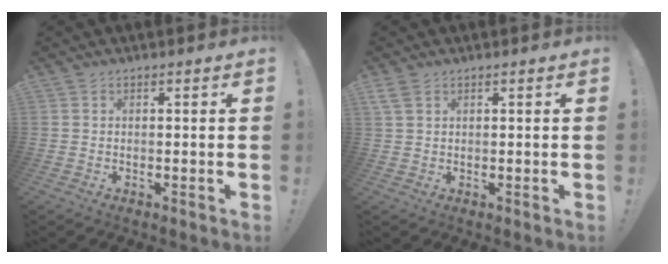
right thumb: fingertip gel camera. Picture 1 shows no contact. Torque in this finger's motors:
{"motor_torque": [-0.32, 0.40, 0.16, -0.19, 0.02]}